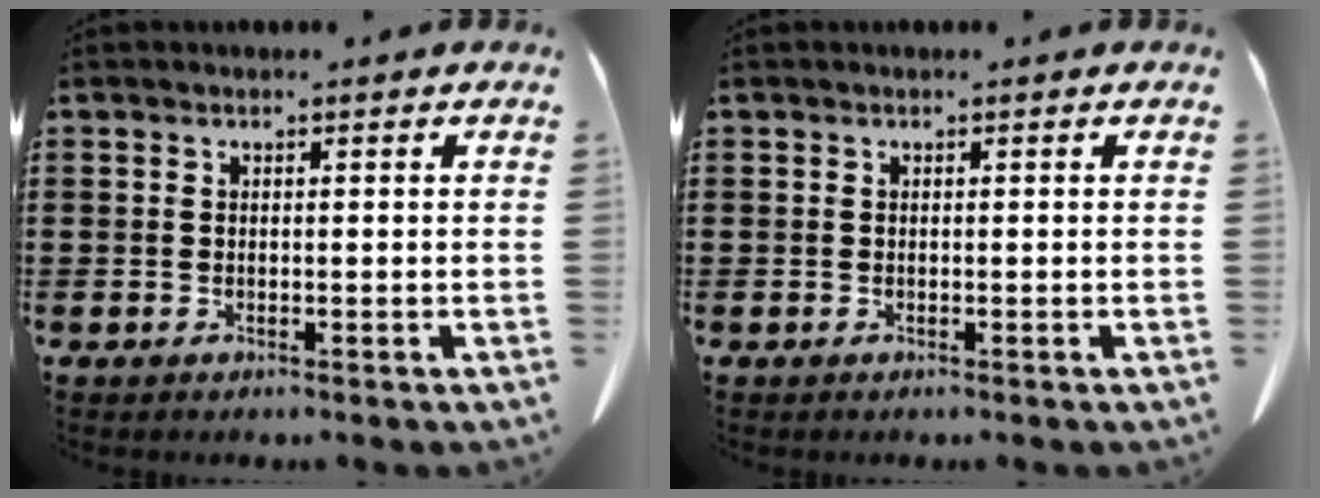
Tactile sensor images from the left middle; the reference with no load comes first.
{"total": 0.0}